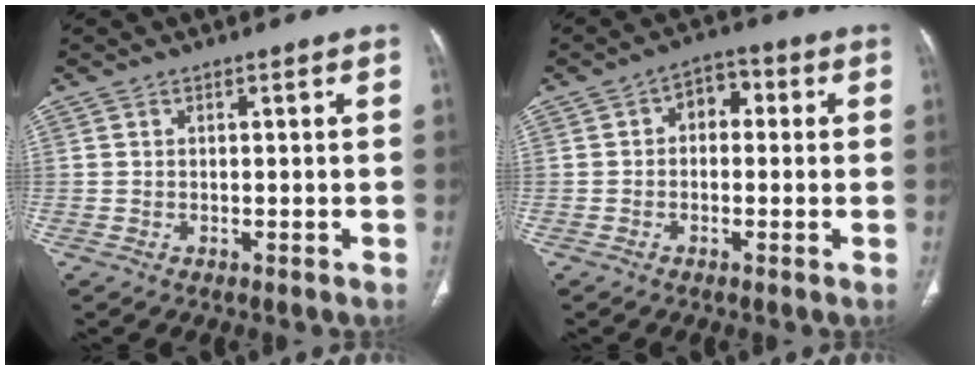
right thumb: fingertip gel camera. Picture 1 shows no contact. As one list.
[{"total": 5.1, "force": [0.5, 3.6, 3.5], "torque": [-0.024, 0.019, -0.004]}]